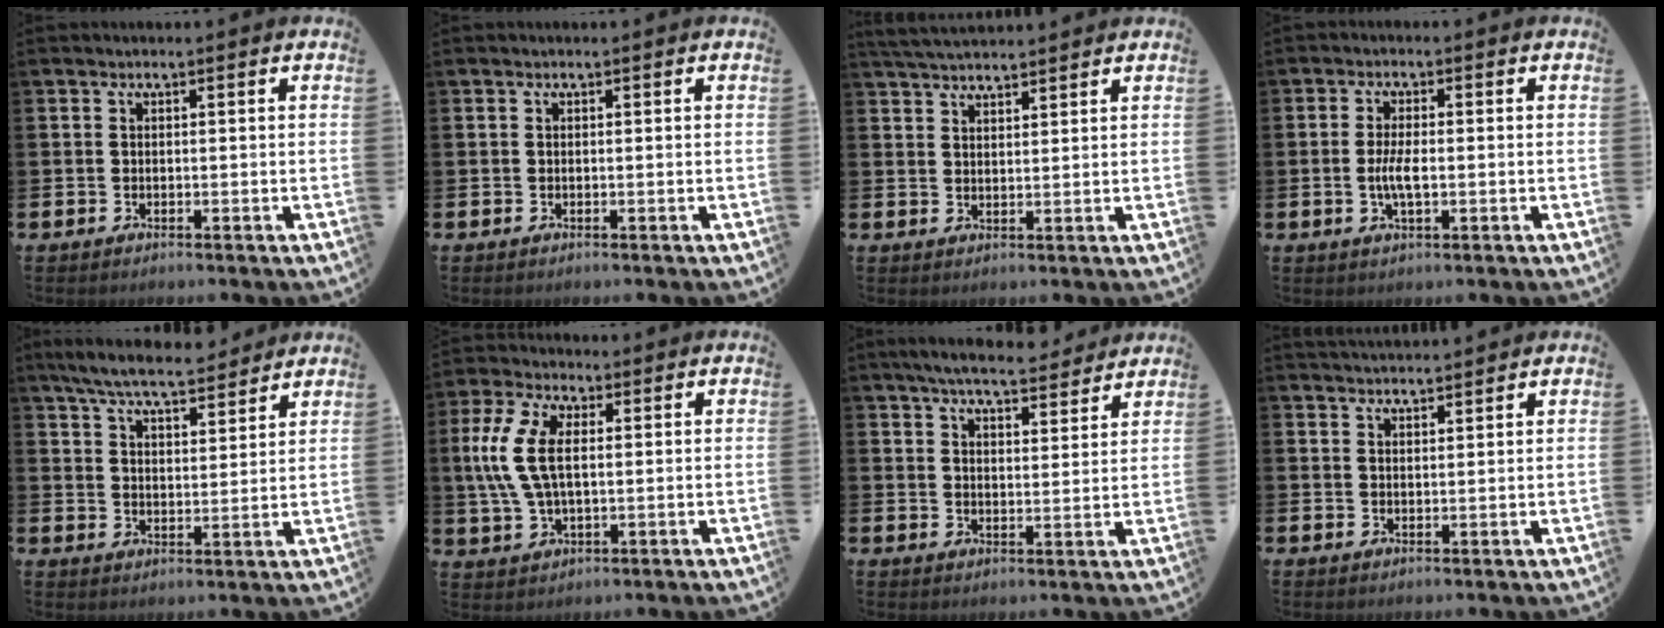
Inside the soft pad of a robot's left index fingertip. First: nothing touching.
{"total": 0.0}
{"total": 3.9, "force": [3.8, 0.5, 0.6], "torque": [-0.022, -0.014, 0.072]}
{"total": 3.7, "force": [-0.5, 1.3, 3.5], "torque": [-0.066, -0.002, -0.013]}
{"total": 7.0, "force": [6.6, 1.0, 2.3], "torque": [-0.063, -0.031, 0.117]}
{"total": 8.4, "force": [2.1, 4.3, 7.0], "torque": [-0.168, 0.012, 0.034]}
{"total": 6.2, "force": [5.9, 0.9, 1.6], "torque": [-0.041, -0.031, 0.104]}
{"total": 2.6, "force": [2.6, 0.1, 0.1], "torque": [0.002, -0.016, 0.046]}